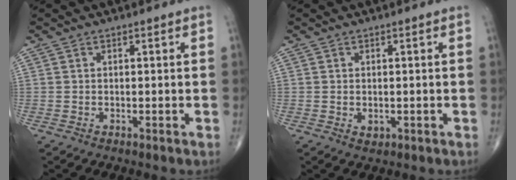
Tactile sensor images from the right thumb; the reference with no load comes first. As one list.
[{"total": 1.3, "force": [-0.2, 1.0, 0.8], "torque": [-0.008, -0.001, 0.002]}]